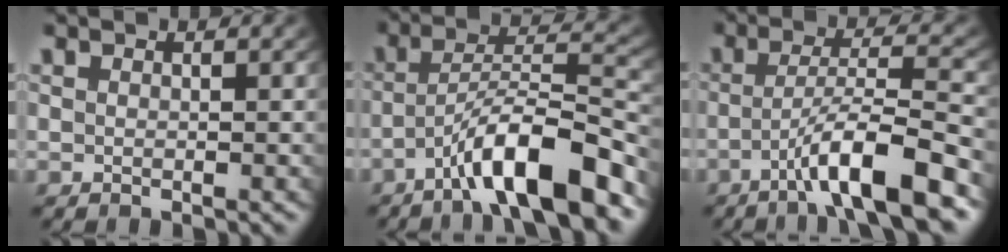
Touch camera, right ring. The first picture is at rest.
{"total": 7.6, "force": [-4.3, 2.0, 6.0], "torque": [-0.096, -0.002, -0.065]}
{"total": 6.4, "force": [-3.7, 0.8, 5.2], "torque": [-0.081, 0.001, -0.059]}